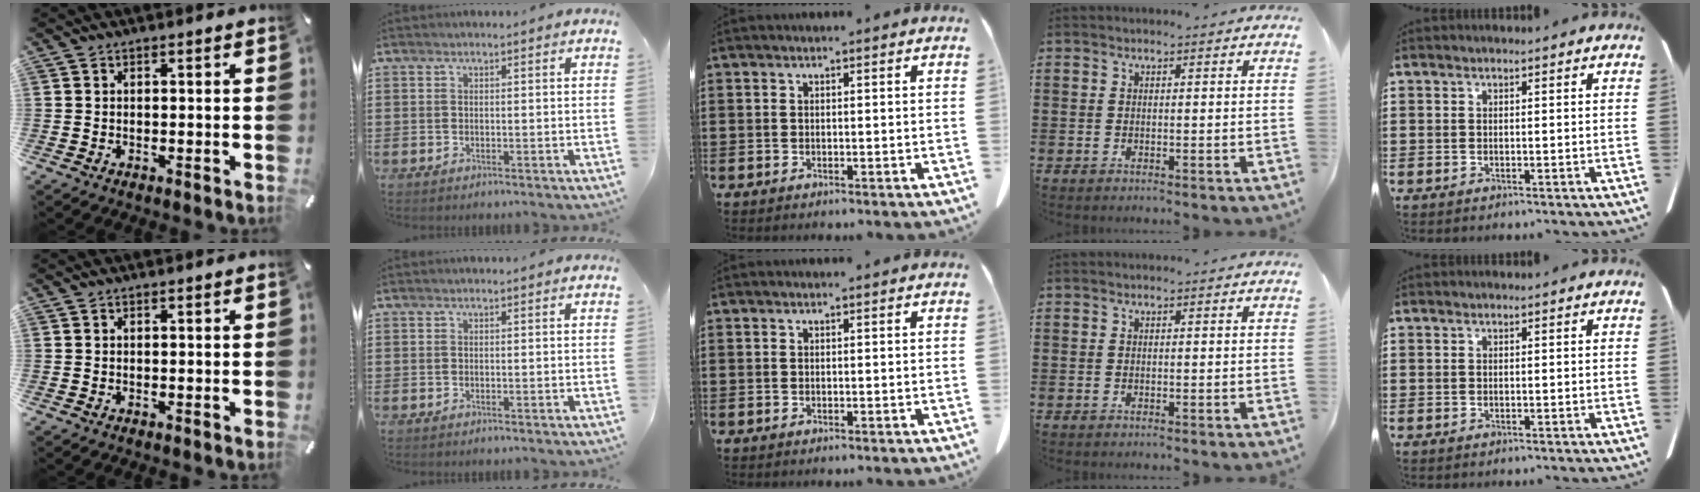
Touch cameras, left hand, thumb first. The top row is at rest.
{}